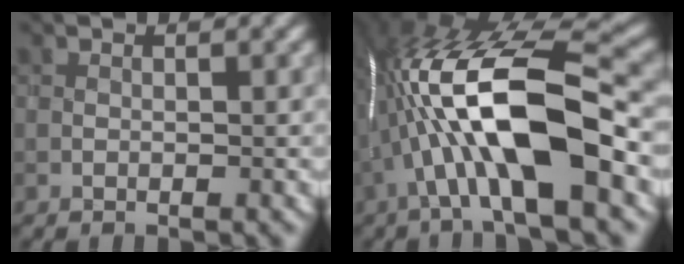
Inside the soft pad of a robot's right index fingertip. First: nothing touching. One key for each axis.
{"total": 13.7, "fx": -2.1, "fy": 4.3, "fz": 12.8, "tx": -0.243, "ty": 0.023, "tz": -0.039}